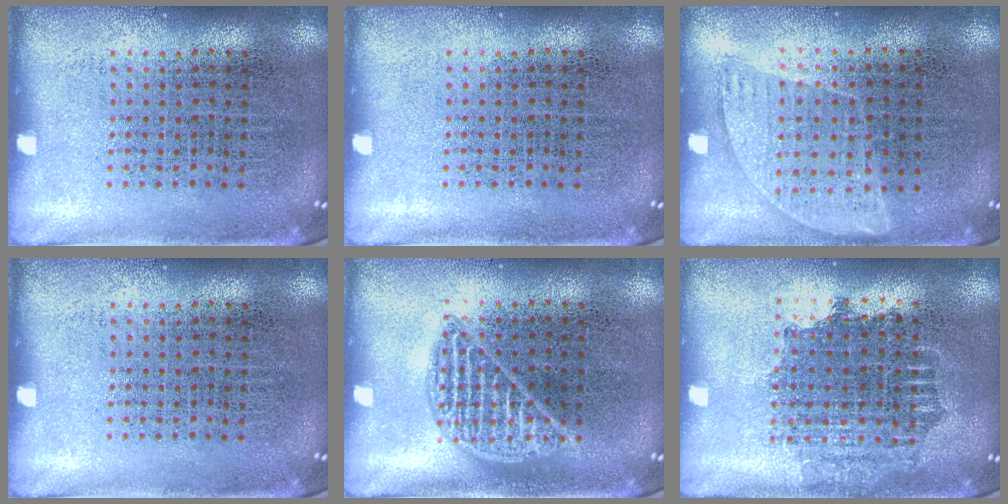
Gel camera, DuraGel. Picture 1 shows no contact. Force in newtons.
{"total": 0.0}
{"total": 0.9, "press": 0.7, "slide": 0.5}
{"total": 0.0}
{"total": 1.0, "press": 1.0, "slide": 0.1}
{"total": 1.6, "press": 1.3, "slide": 0.9}